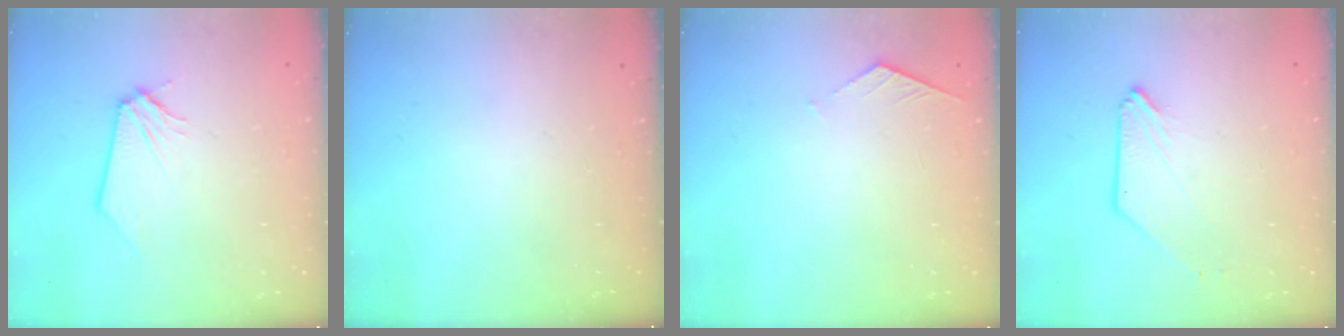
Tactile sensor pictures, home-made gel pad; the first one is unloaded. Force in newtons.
{"total": 0.0}
{"total": 4.0, "press": 4.0, "slide": 0.4}
{"total": 0.0}